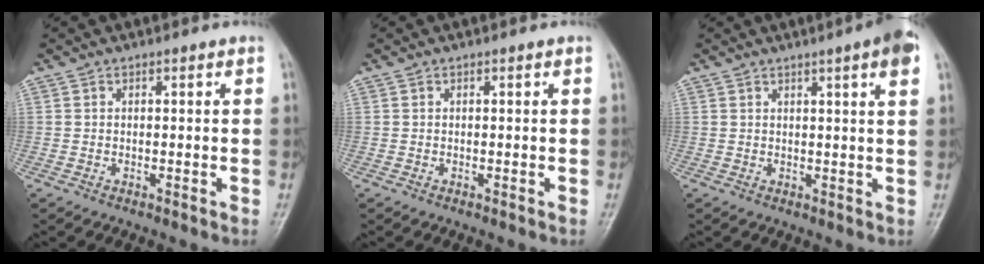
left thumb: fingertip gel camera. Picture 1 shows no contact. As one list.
[{"total": 0.0}, {"total": 5.6, "force": [2.7, 0.2, 4.9], "torque": [-0.064, -0.002, 0.034]}]